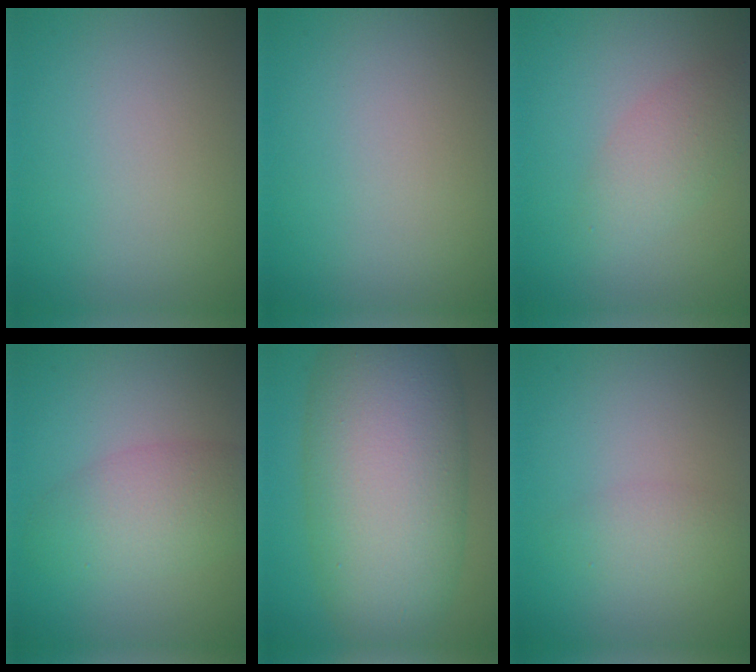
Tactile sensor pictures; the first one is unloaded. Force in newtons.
{"total": 0.0}
{"total": 2.9, "press": 2.9, "slide": 0.1}
{"total": 4.2, "press": 4.2, "slide": 0.1}
{"total": 13.3, "press": 13.3, "slide": 0.0}
{"total": 1.9, "press": 1.9, "slide": 0.1}